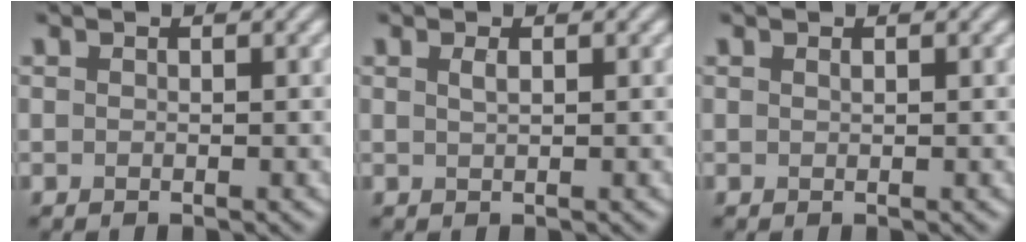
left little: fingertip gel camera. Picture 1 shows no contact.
{"total": 0.9, "force": [0.3, 0.3, 0.7], "torque": [-0.016, 0.003, 0.007]}
{"total": 0.0}